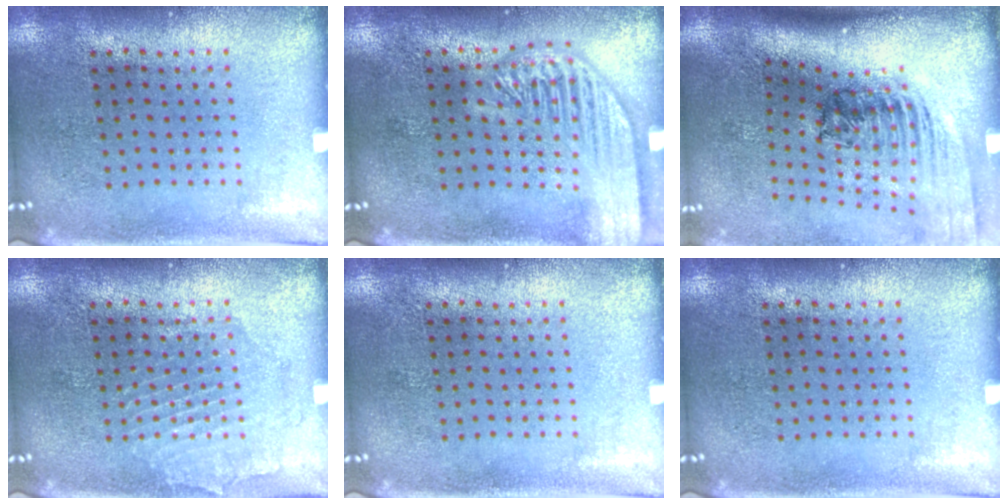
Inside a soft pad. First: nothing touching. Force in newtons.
{"total": 3.0, "press": 3.0, "slide": 0.3}
{"total": 2.5, "press": 1.8, "slide": 1.8}
{"total": 1.4, "press": 1.4, "slide": 0.0}
{"total": 0.0}
{"total": 0.0}